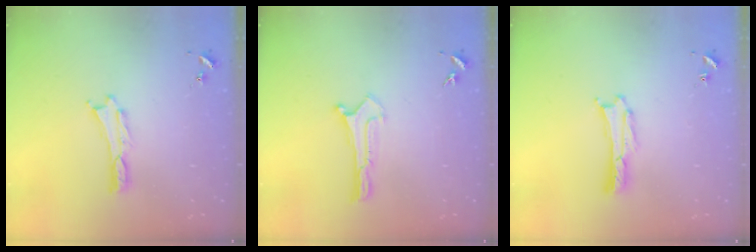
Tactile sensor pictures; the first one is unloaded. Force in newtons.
{"total": 0.0}
{"total": 0.0}